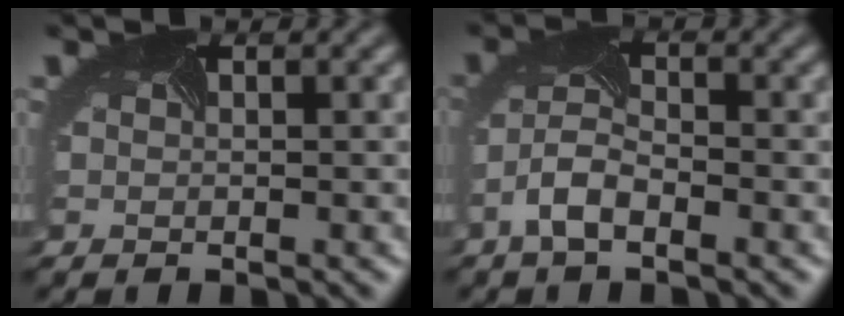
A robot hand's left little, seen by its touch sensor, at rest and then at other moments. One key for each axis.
{"total": 3.7, "fx": -2.3, "fy": 1.3, "fz": 2.6, "tx": -0.063, "ty": 0.002, "tz": -0.050}